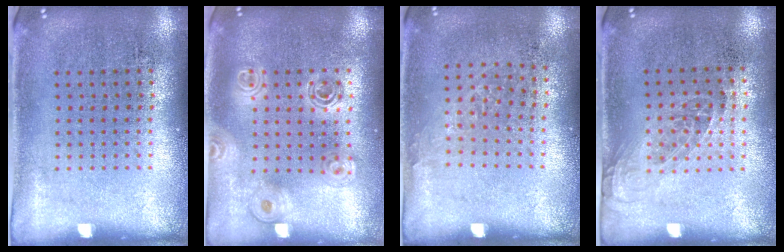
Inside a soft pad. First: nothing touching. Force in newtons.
{"total": 1.7, "press": 1.5, "slide": 0.8}
{"total": 0.8, "press": 0.6, "slide": 0.6}
{"total": 1.2, "press": 1.0, "slide": 0.7}